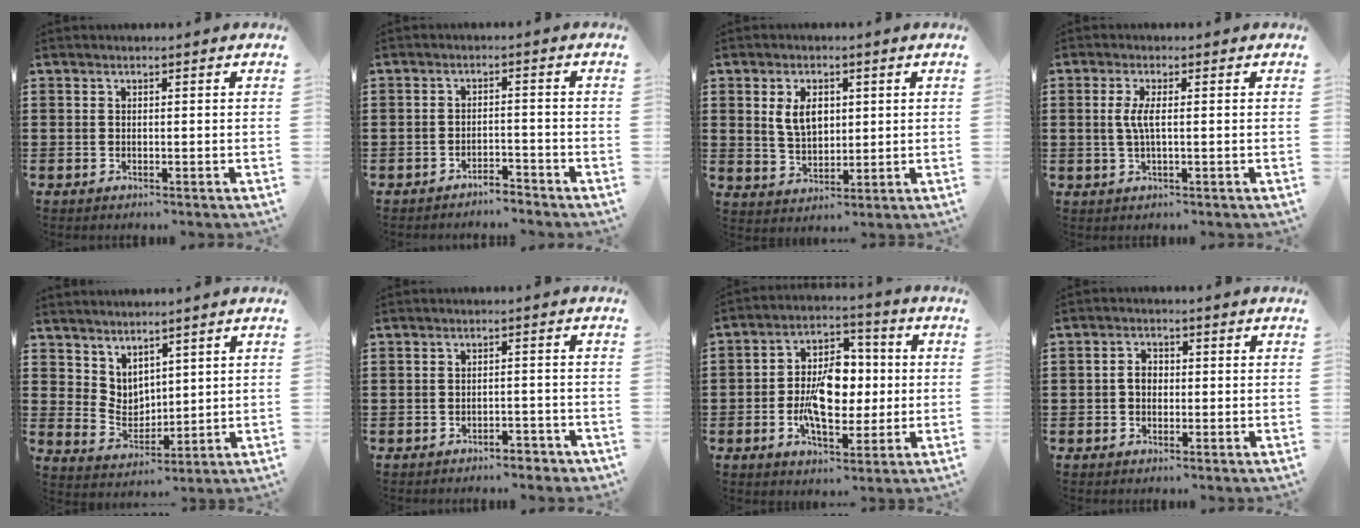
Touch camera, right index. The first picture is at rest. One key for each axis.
{"total": 2.7, "fx": -2.7, "fy": 0.1, "fz": 0.2, "tx": -0.010, "ty": 0.000, "tz": -0.057}
{"total": 5.5, "fx": 1.4, "fy": 3.5, "fz": 4.0, "tx": -0.080, "ty": 0.011, "tz": 0.021}
{"total": 3.2, "fx": 0.1, "fy": 0.5, "fz": 3.2, "tx": -0.074, "ty": -0.007, "tz": -0.006}
{"total": 4.2, "fx": 3.6, "fy": 2.1, "fz": -0.1, "tx": -0.017, "ty": -0.011, "tz": 0.071}
{"total": 2.2, "fx": -2.1, "fy": 0.5, "fz": 0.5, "tx": -0.015, "ty": 0.001, "tz": -0.044}
{"total": 9.6, "fx": -0.9, "fy": 5.7, "fz": 7.7, "tx": -0.152, "ty": 0.004, "tz": -0.025}
{"total": 2.4, "fx": -0.2, "fy": 1.7, "fz": 1.7, "tx": -0.033, "ty": 0.006, "tz": -0.005}